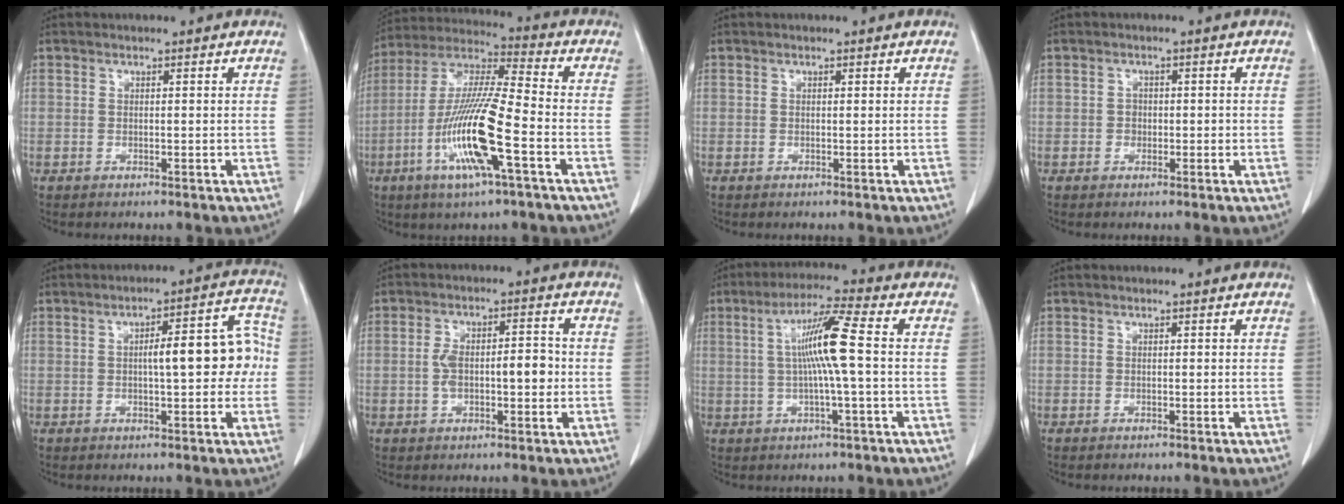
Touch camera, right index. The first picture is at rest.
{"total": 15.7, "force": [-5.3, 0.9, 14.7], "torque": [-0.300, -0.011, -0.104]}
{"total": 0.0}
{"total": 1.4, "force": [-0.3, 1.3, 0.6], "torque": [-0.006, 0.005, -0.004]}
{"total": 9.7, "force": [0.2, 2.8, 9.3], "torque": [-0.121, 0.037, 0.004]}
{"total": 7.2, "force": [-0.6, 3.0, 6.5], "torque": [-0.122, 0.021, -0.009]}
{"total": 9.0, "force": [0.6, -0.7, 8.9], "torque": [-0.168, 0.008, 0.009]}
{"total": 0.0}